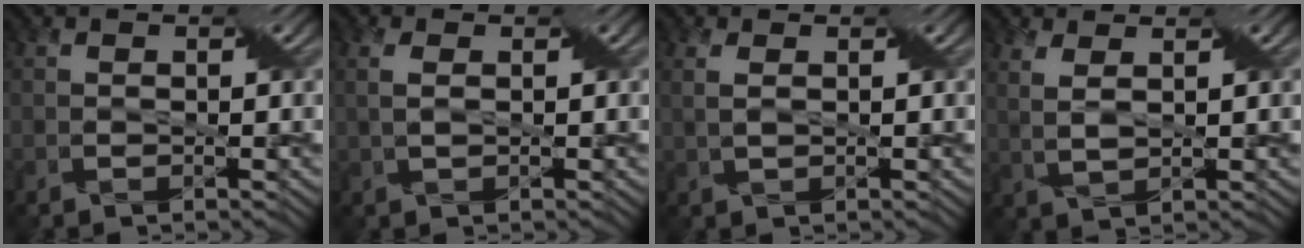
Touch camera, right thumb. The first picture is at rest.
{"total": 2.0, "force": [0.5, 0.7, 1.8], "torque": [-0.041, 0.001, 0.012]}
{"total": 1.9, "force": [0.7, 0.7, 1.6], "torque": [-0.038, 0.001, 0.017]}
{"total": 3.2, "force": [1.7, 0.9, 2.6], "torque": [-0.059, 0.002, 0.033]}